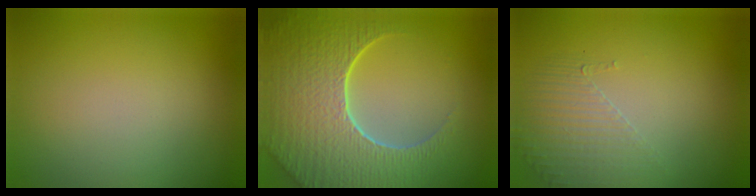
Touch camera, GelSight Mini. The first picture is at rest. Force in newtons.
{"total": 9.5, "press": 6.7, "slide": 6.6}
{"total": 1.7, "press": 0.9, "slide": 1.4}